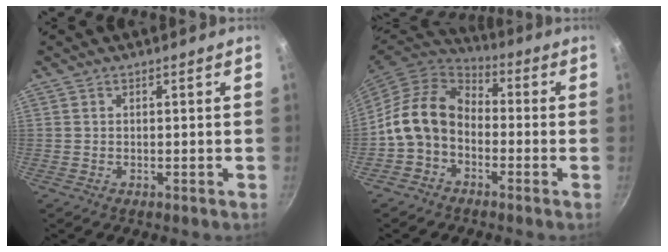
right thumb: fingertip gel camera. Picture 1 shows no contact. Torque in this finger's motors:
{"motor_torque": [0.03, 0.68, 0.84, -1.00, 0.18]}